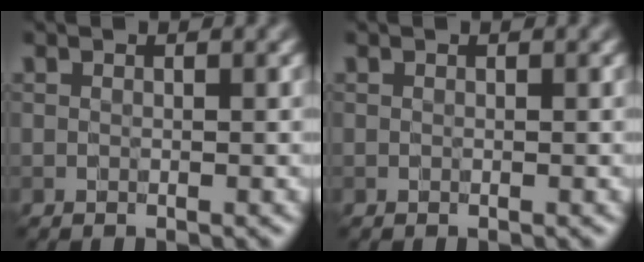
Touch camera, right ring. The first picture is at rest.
{"total": 0.0}